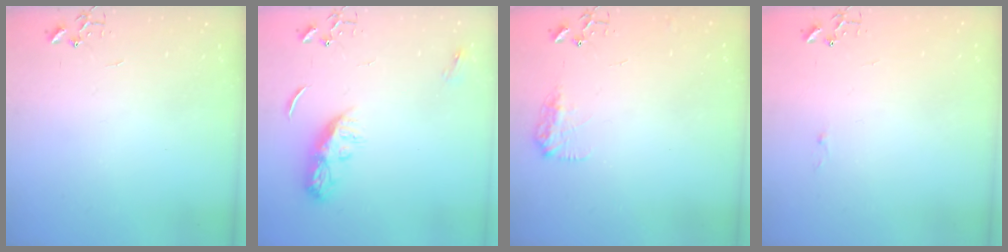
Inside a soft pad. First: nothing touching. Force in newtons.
{"total": 8.7, "press": 8.7, "slide": 0.4}
{"total": 9.4, "press": 9.4, "slide": 0.3}
{"total": 2.6, "press": 2.6, "slide": 0.4}